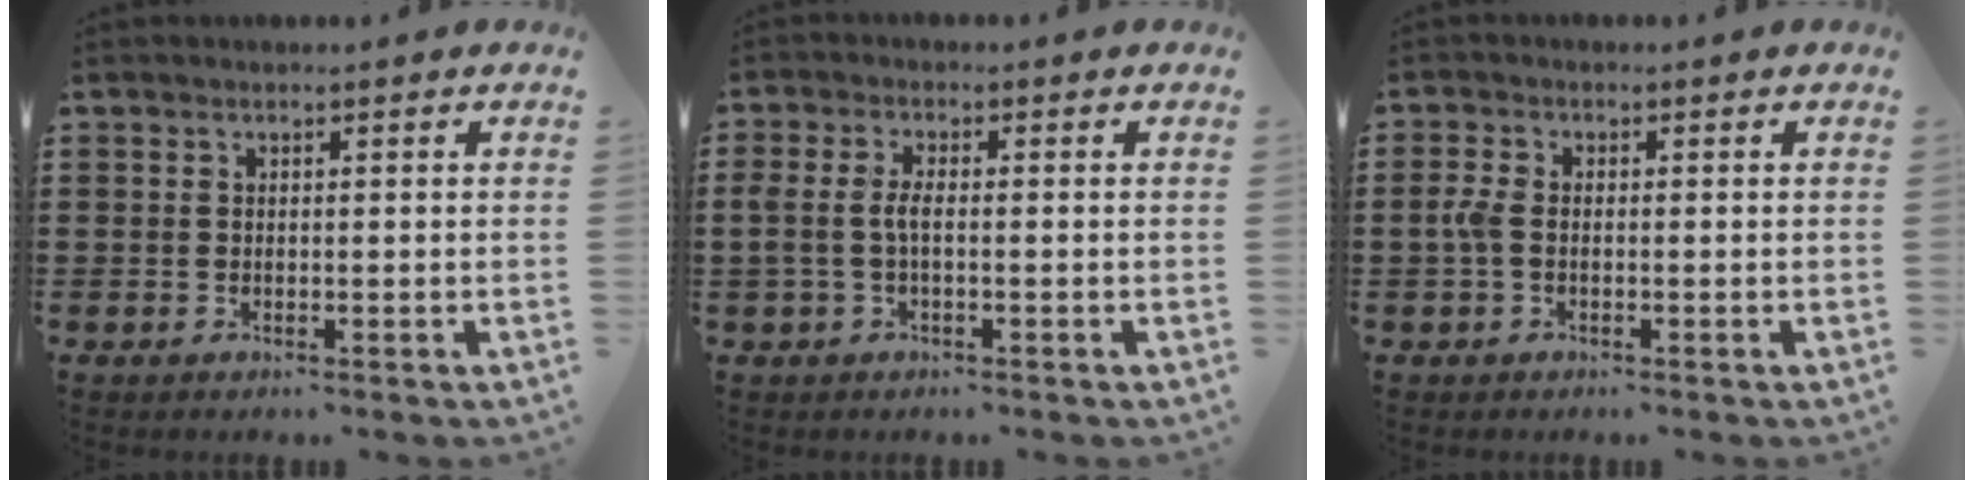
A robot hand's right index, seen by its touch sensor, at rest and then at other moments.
{"total": 2.8, "force": [-0.6, 1.0, 2.6], "torque": [-0.071, -0.005, -0.018]}
{"total": 2.3, "force": [-0.5, 1.2, 1.8], "torque": [-0.052, -0.002, -0.015]}